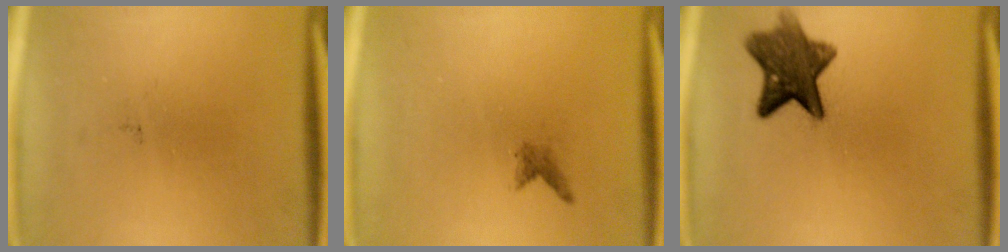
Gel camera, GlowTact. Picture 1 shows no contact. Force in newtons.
{"total": 1.0}
{"total": 8.8}